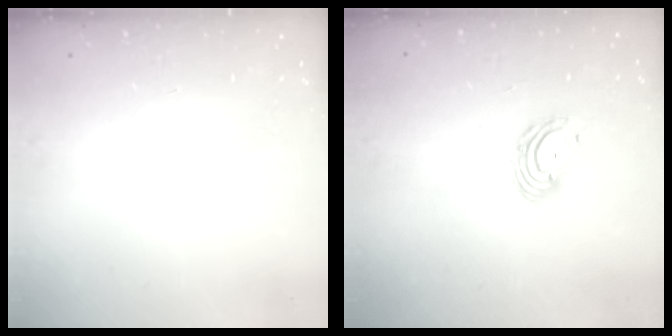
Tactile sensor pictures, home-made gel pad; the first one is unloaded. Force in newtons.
{"total": 5.7, "press": 5.7, "slide": 0.9}